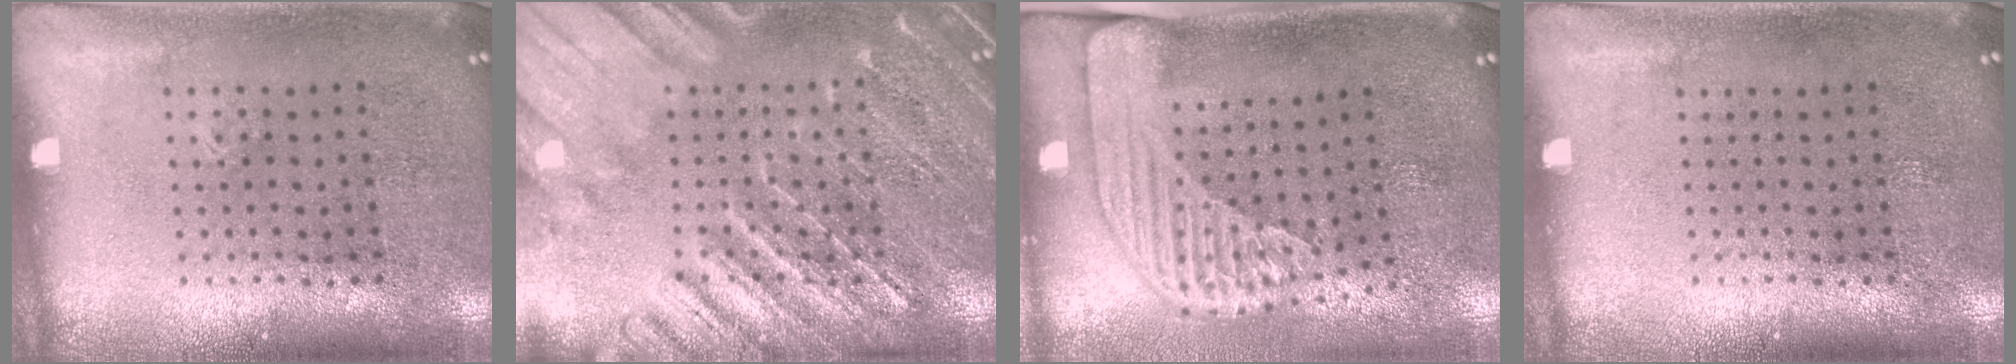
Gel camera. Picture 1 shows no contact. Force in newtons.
{"total": 4.9, "press": 4.9, "slide": 0.7}
{"total": 2.3, "press": 1.8, "slide": 1.5}
{"total": 0.0}